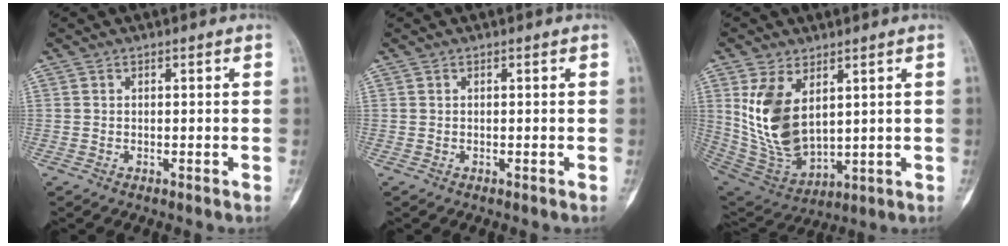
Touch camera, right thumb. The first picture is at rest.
{"total": 0.0}
{"total": 14.6, "force": [4.2, 8.5, 11.1], "torque": [-0.196, -0.024, 0.105]}